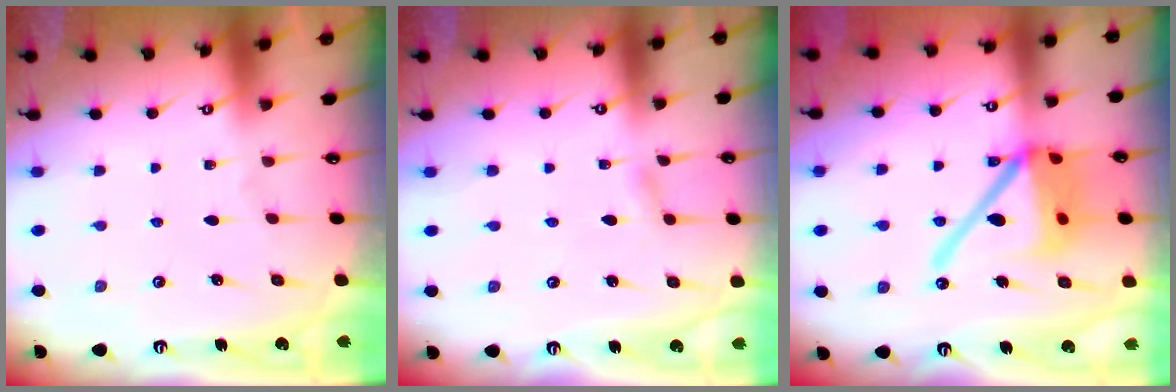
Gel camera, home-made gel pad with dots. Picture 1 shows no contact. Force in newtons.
{"total": 2.9, "press": 2.9, "slide": 0.3}
{"total": 17.9, "press": 17.7, "slide": 2.2}